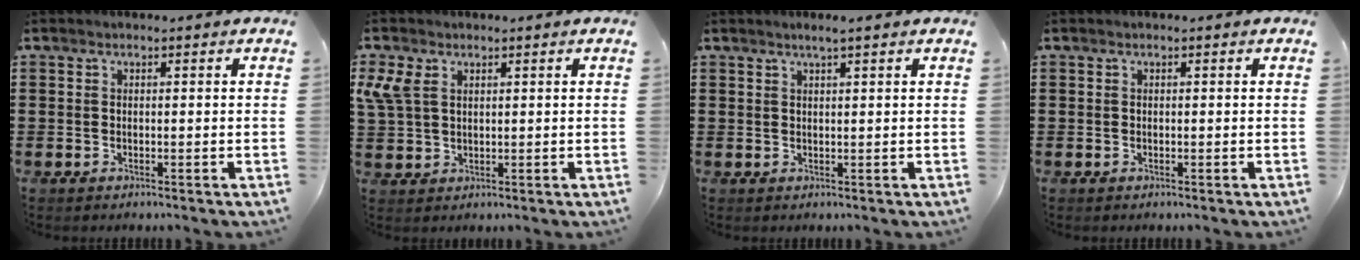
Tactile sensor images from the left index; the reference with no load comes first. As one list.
[{"total": 4.1, "force": [1.9, 2.7, 2.5], "torque": [-0.075, 0.005, 0.030]}, {"total": 1.6, "force": [1.1, 0.0, 1.1], "torque": [-0.021, 0.000, 0.021]}, {"total": 0.0}]